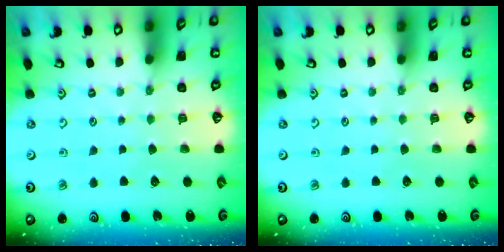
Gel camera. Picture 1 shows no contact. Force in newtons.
{"total": 0.0}